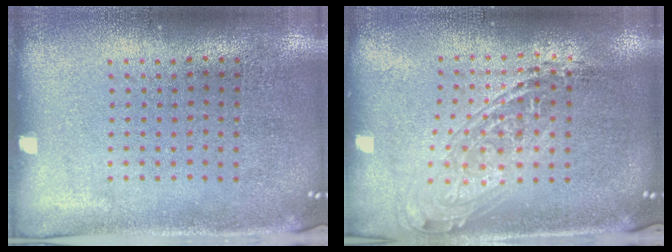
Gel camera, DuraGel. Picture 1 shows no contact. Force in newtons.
{"total": 1.7, "press": 1.3, "slide": 1.0}